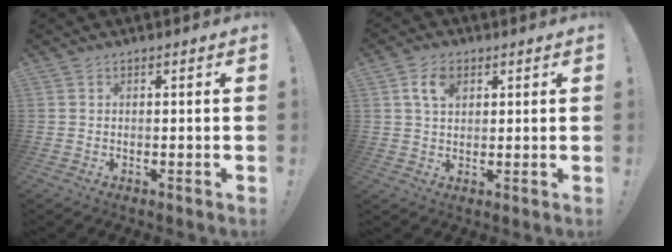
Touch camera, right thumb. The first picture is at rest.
{"total": 6.3, "force": [2.5, 4.0, 4.1], "torque": [-0.073, 0.005, 0.046]}